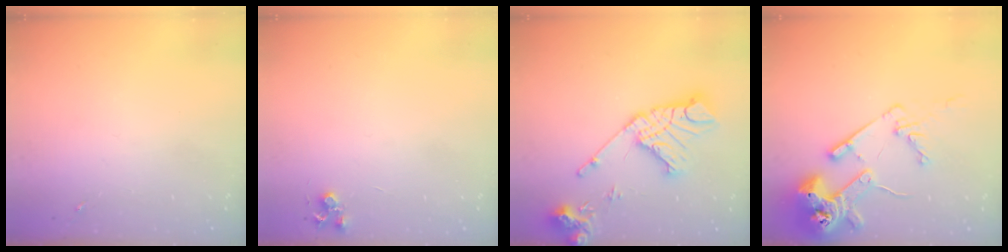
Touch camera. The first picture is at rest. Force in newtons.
{"total": 4.6, "press": 4.5, "slide": 0.7}
{"total": 19.0, "press": 18.8, "slide": 2.3}
{"total": 16.9, "press": 16.8, "slide": 1.8}